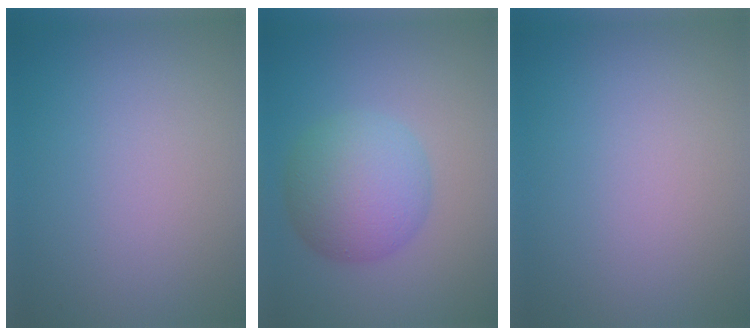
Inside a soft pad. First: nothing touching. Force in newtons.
{"total": 6.2, "press": 6.2, "slide": 0.0}
{"total": 0.0}